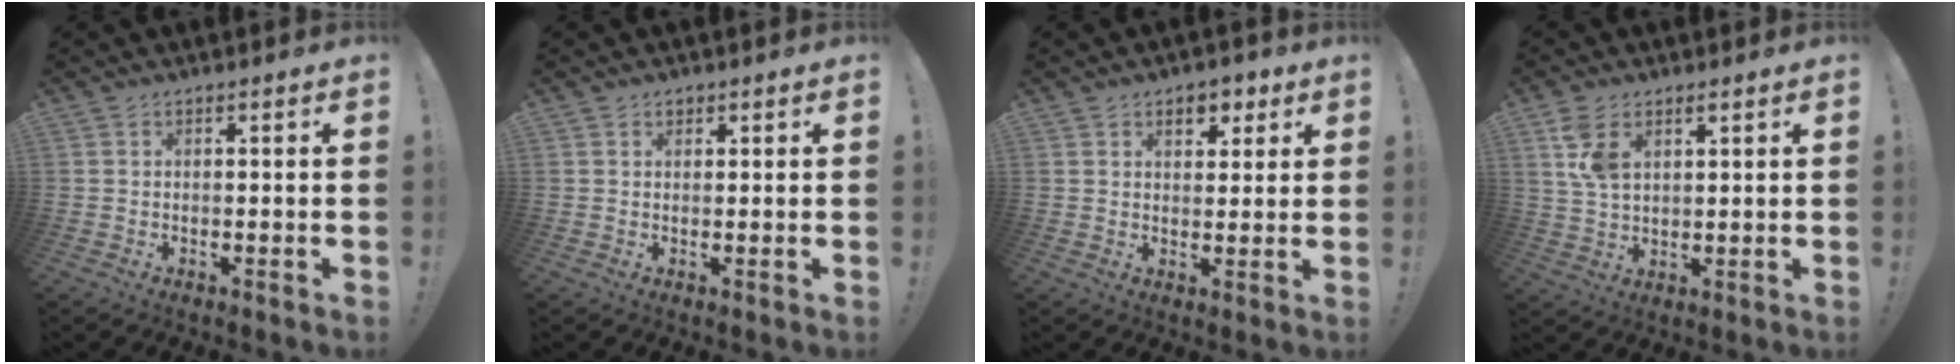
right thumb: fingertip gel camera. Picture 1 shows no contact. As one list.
[{"total": 1.0, "force": [0.7, 0.7, 0.1], "torque": [0.003, -0.002, 0.012]}, {"total": 5.7, "force": [2.8, 3.8, 3.1], "torque": [-0.033, -0.005, 0.046]}, {"total": 6.9, "force": [3.4, 3.9, 4.6], "torque": [-0.087, -0.010, 0.062]}]